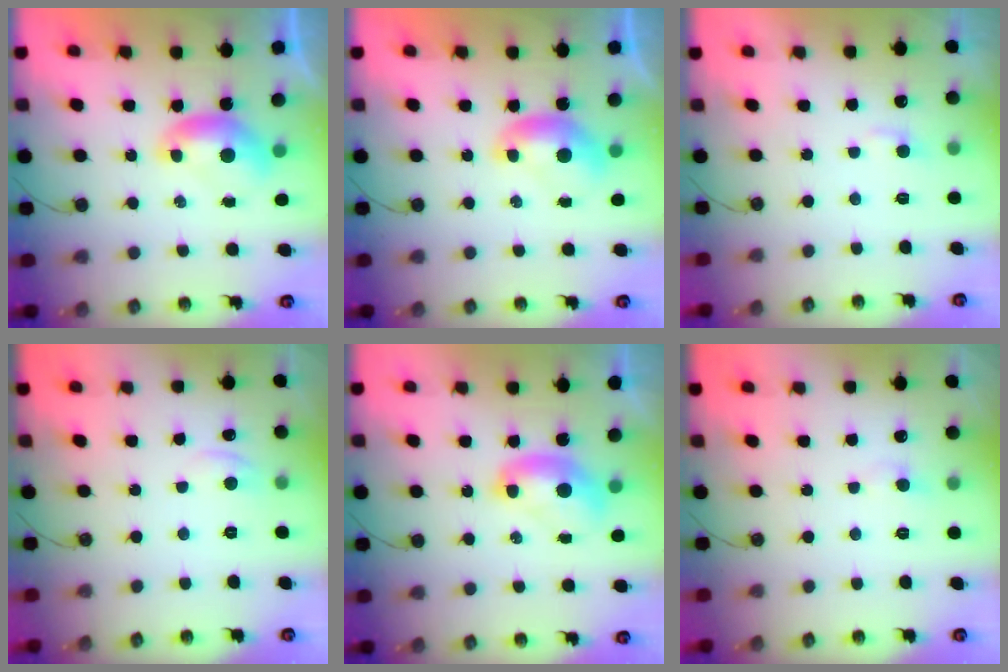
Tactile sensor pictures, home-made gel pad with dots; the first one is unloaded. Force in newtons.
{"total": 0.0}
{"total": 2.5, "press": 2.4, "slide": 0.5}
{"total": 1.0, "press": 0.8, "slide": 0.5}
{"total": 2.1, "press": 2.1, "slide": 0.2}
{"total": 1.3, "press": 1.1, "slide": 0.6}